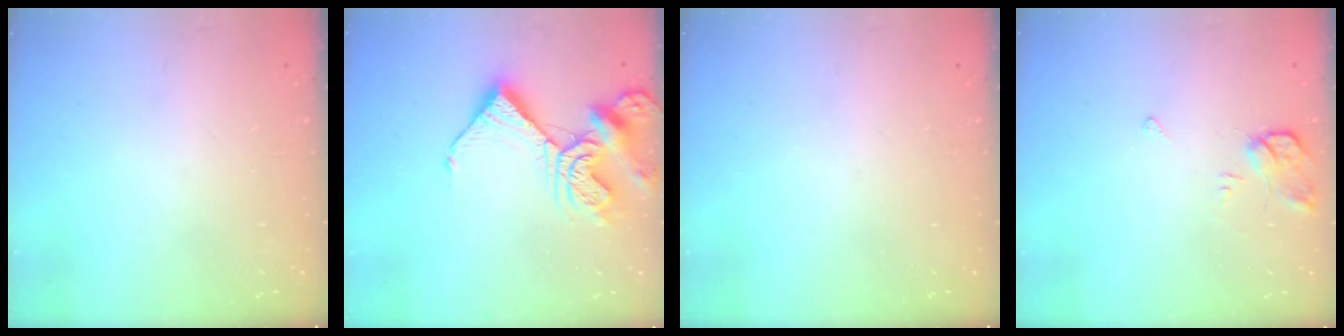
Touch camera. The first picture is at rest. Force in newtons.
{"total": 13.0, "press": 12.9, "slide": 1.7}
{"total": 0.0}
{"total": 5.5, "press": 5.5, "slide": 0.6}